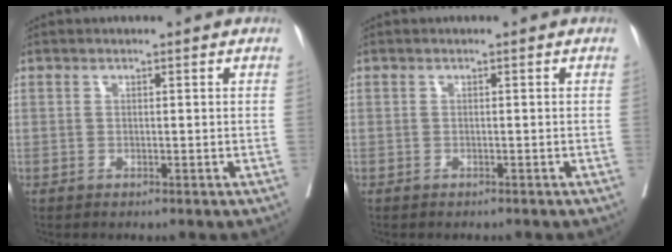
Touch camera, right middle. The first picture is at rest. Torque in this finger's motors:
{"motor_torque": [0.15, -0.30, 0.01, 0.01]}